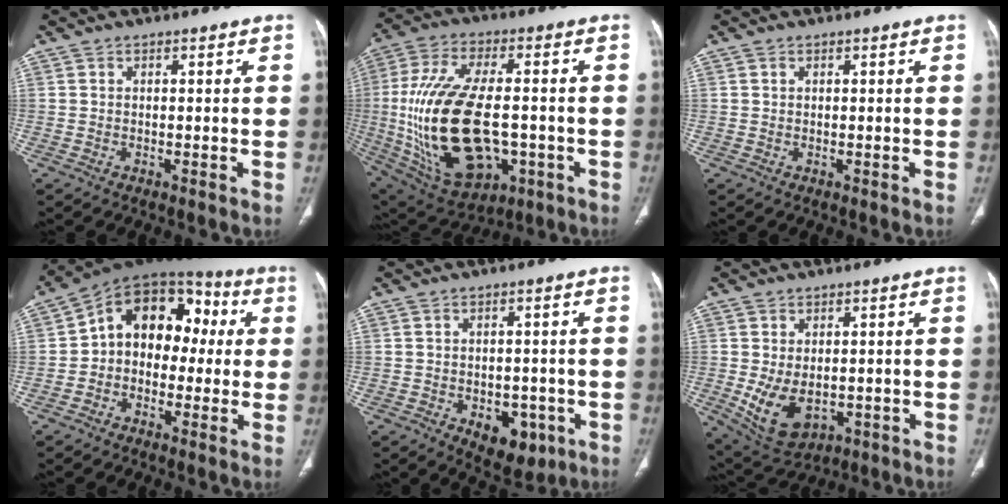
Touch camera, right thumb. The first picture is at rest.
{"total": 25.7, "force": [-3.2, 13.6, 21.6], "torque": [-0.439, 0.000, -0.025]}
{"total": 0.0}
{"total": 15.2, "force": [1.1, 11.0, 10.5], "torque": [-0.102, 0.051, 0.000]}
{"total": 8.0, "force": [-3.2, 5.0, 5.3], "torque": [-0.041, 0.010, -0.028]}
{"total": 8.8, "force": [-1.6, 5.7, 6.5], "torque": [-0.112, -0.009, -0.004]}